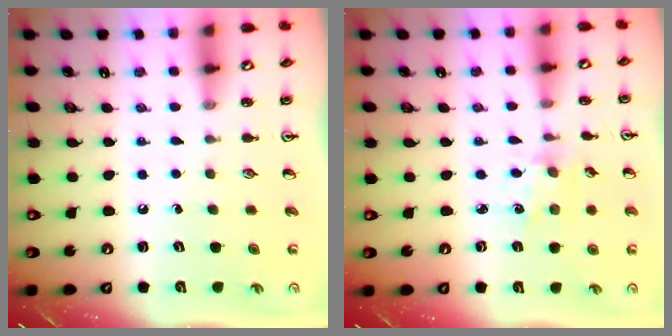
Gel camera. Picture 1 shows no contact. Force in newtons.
{"total": 1.6, "press": 1.5, "slide": 0.3}